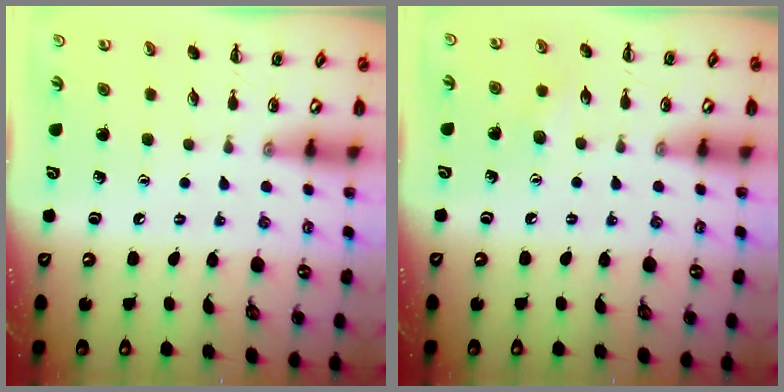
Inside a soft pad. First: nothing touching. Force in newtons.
{"total": 4.6, "press": 4.5, "slide": 1.0}